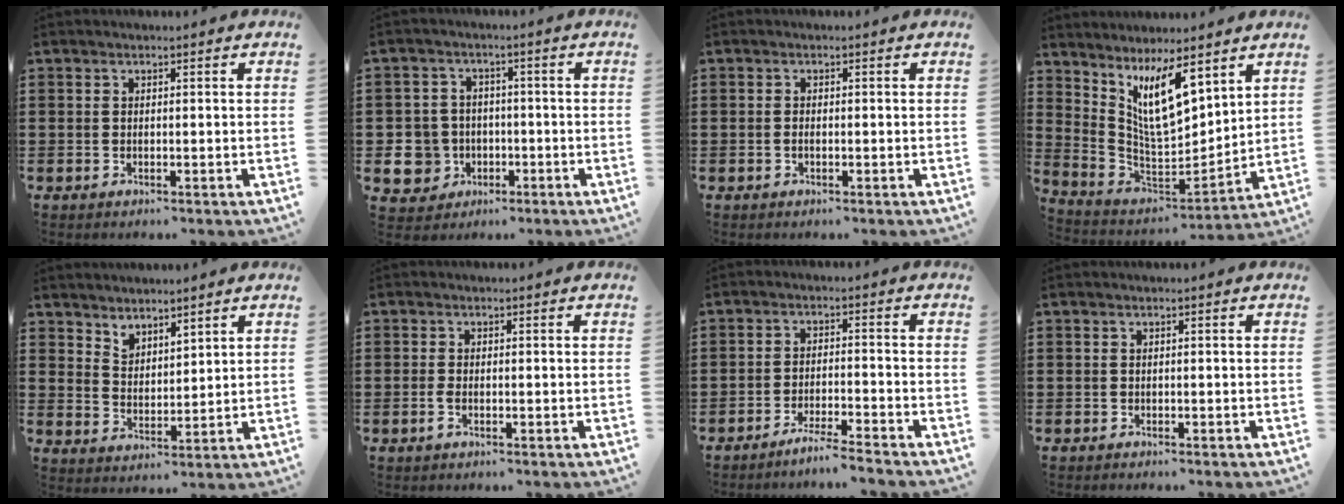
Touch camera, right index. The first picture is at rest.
{"total": 6.4, "force": [-1.7, 6.0, 1.7], "torque": [-0.084, 0.001, -0.034]}
{"total": 0.5, "force": [-0.2, 0.2, 0.5], "torque": [-0.011, -0.004, -0.003]}
{"total": 10.6, "force": [6.3, 3.4, 7.9], "torque": [-0.155, -0.024, 0.119]}
{"total": 3.7, "force": [3.7, 0.5, -0.5], "torque": [-0.001, -0.010, 0.073]}
{"total": 1.3, "force": [-0.6, 0.3, 1.1], "torque": [-0.029, -0.005, -0.013]}
{"total": 3.7, "force": [-3.4, -0.8, 1.1], "torque": [-0.026, -0.009, -0.069]}
{"total": 0.0}